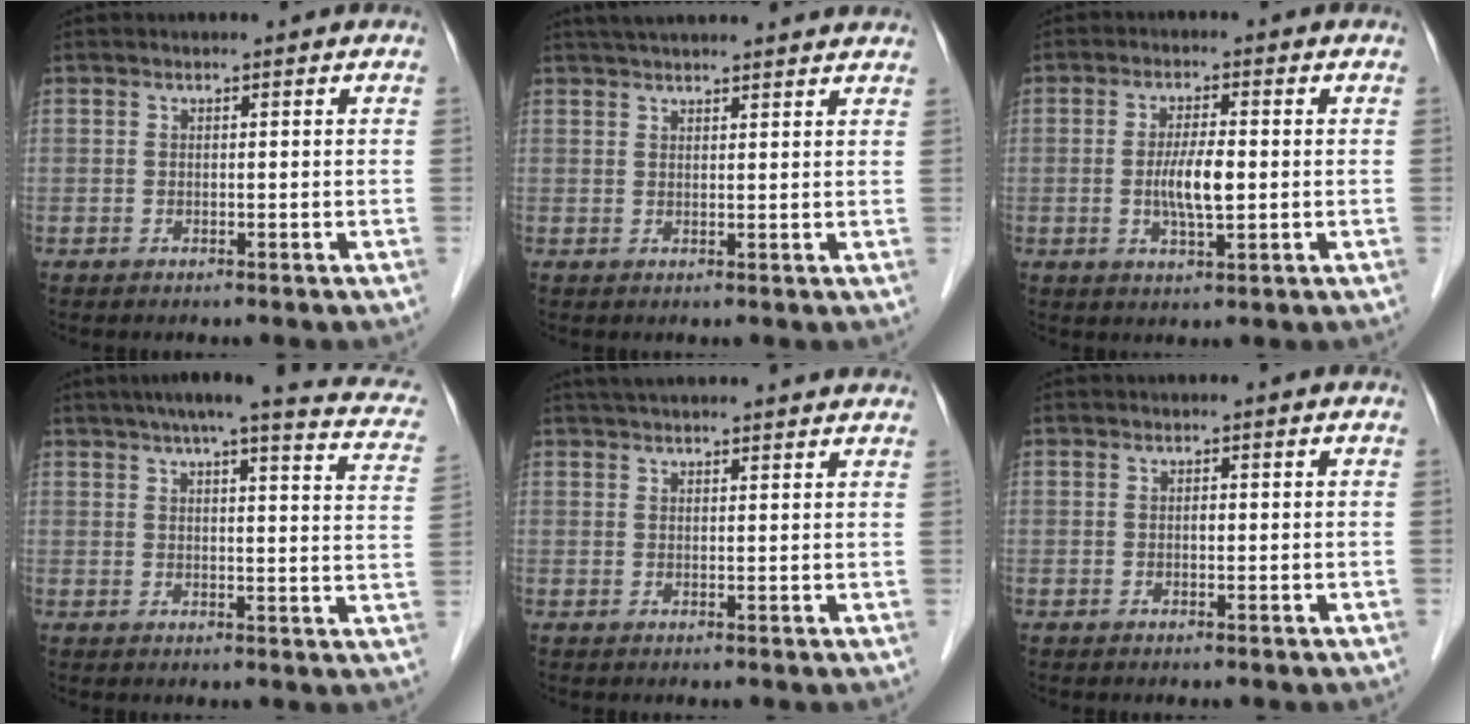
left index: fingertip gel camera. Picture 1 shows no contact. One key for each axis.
{"total": 14.1, "fx": 12.9, "fy": 1.3, "fz": 5.7, "tx": -0.085, "ty": 0.042, "tz": 0.168}
{"total": 5.3, "fx": -0.5, "fy": 1.1, "fz": 5.2, "tx": -0.105, "ty": -0.005, "tz": -0.008}
{"total": 19.1, "fx": 14.8, "fy": 2.6, "fz": 11.8, "tx": -0.160, "ty": 0.018, "tz": 0.163}
{"total": 13.2, "fx": 12.0, "fy": 1.2, "fz": 5.3, "tx": -0.078, "ty": 0.039, "tz": 0.155}
{"total": 0.6, "fx": -0.1, "fy": 0.3, "fz": 0.5, "tx": -0.010, "ty": 0.000, "tz": -0.001}